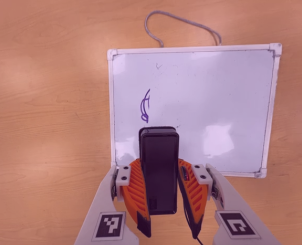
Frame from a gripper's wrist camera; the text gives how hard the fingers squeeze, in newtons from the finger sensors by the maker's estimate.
{"total": 7.5, "left": 6.2, "right": 8.7}